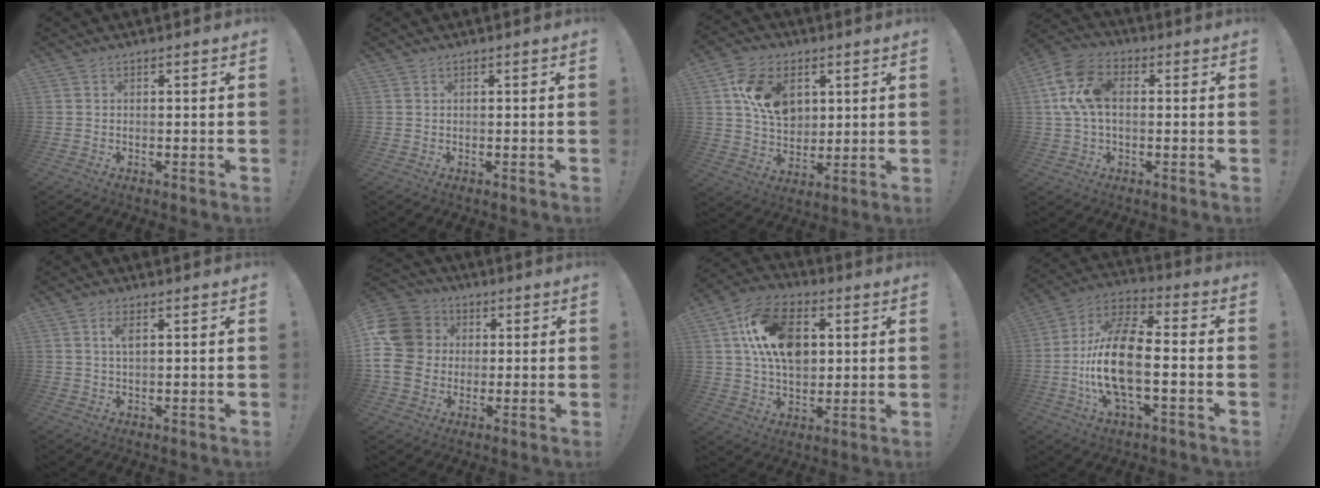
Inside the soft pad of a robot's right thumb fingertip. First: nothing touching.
{"total": 0.5, "force": [0.4, 0.1, 0.2], "torque": [0.000, -0.002, 0.007]}
{"total": 14.8, "force": [5.5, 10.5, 8.9], "torque": [-0.145, -0.006, 0.109]}
{"total": 13.7, "force": [1.8, 8.9, 10.4], "torque": [-0.205, 0.006, 0.035]}
{"total": 3.1, "force": [1.2, 1.0, 2.7], "torque": [-0.053, 0.001, 0.020]}
{"total": 17.0, "force": [1.2, 14.7, 8.5], "torque": [-0.159, 0.003, 0.029]}
{"total": 18.6, "force": [4.5, 12.5, 13.1], "torque": [-0.213, 0.003, 0.083]}
{"total": 17.8, "force": [-3.0, 7.7, 15.8], "torque": [-0.317, 0.008, -0.055]}